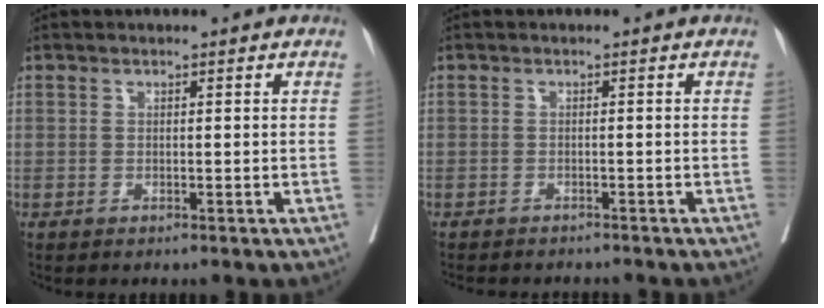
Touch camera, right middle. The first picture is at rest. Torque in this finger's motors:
{"motor_torque": [0.10, -0.12, 0.00, 0.00]}